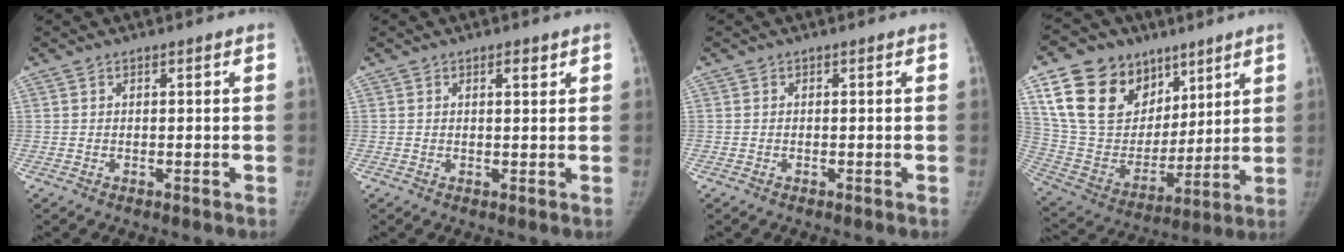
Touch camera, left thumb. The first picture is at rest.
{"total": 1.5, "force": [0.9, 0.6, 1.0], "torque": [-0.005, -0.002, 0.012]}
{"total": 0.0}
{"total": 22.9, "force": [11.8, 16.5, 10.8], "torque": [-0.166, -0.024, 0.227]}